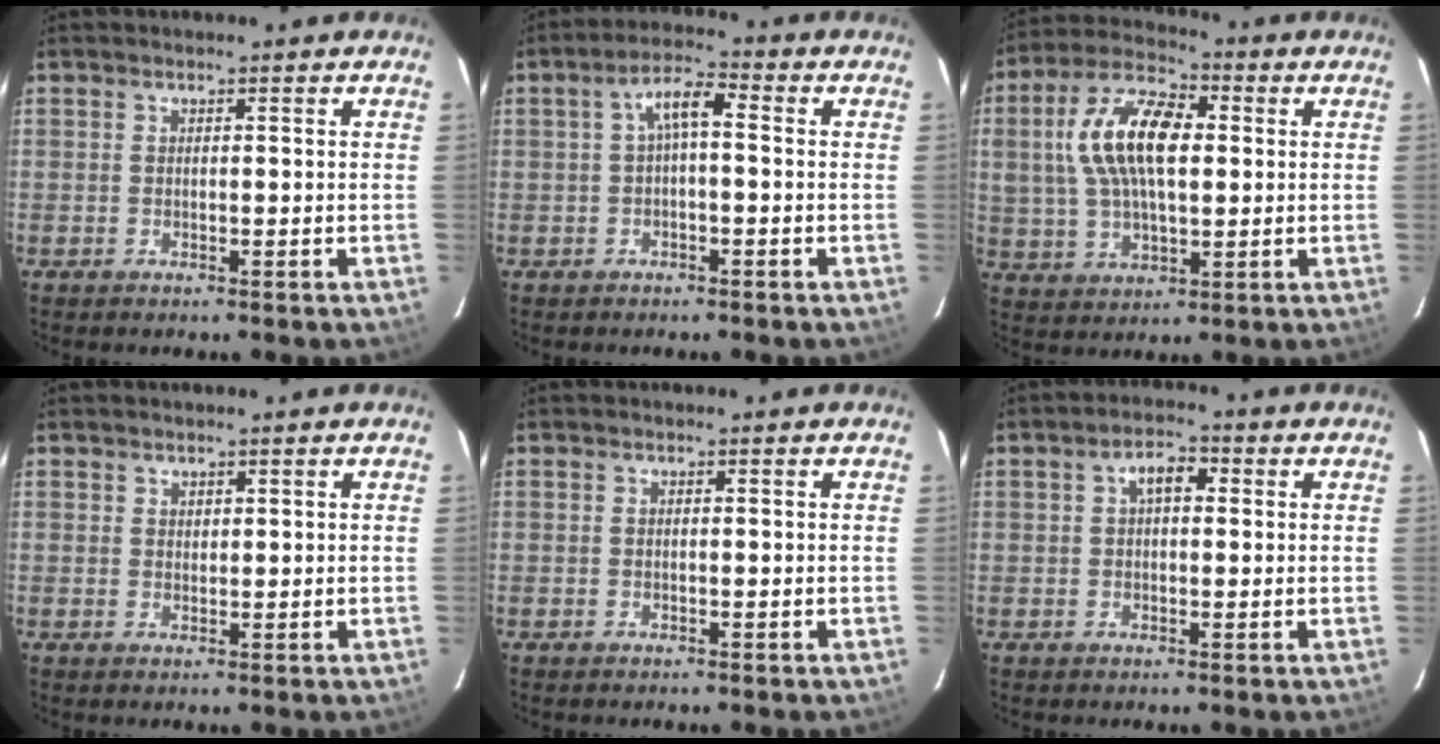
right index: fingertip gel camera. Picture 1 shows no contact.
{"total": 4.7, "force": [-0.1, 1.7, 4.4], "torque": [-0.085, 0.017, 0.001]}
{"total": 15.5, "force": [2.5, 7.7, 13.2], "torque": [-0.264, 0.023, 0.043]}
{"total": 1.1, "force": [0.8, 0.8, 0.1], "torque": [0.000, 0.002, 0.014]}
{"total": 0.0}
{"total": 4.2, "force": [1.0, 2.4, 3.3], "torque": [-0.055, 0.017, 0.018]}